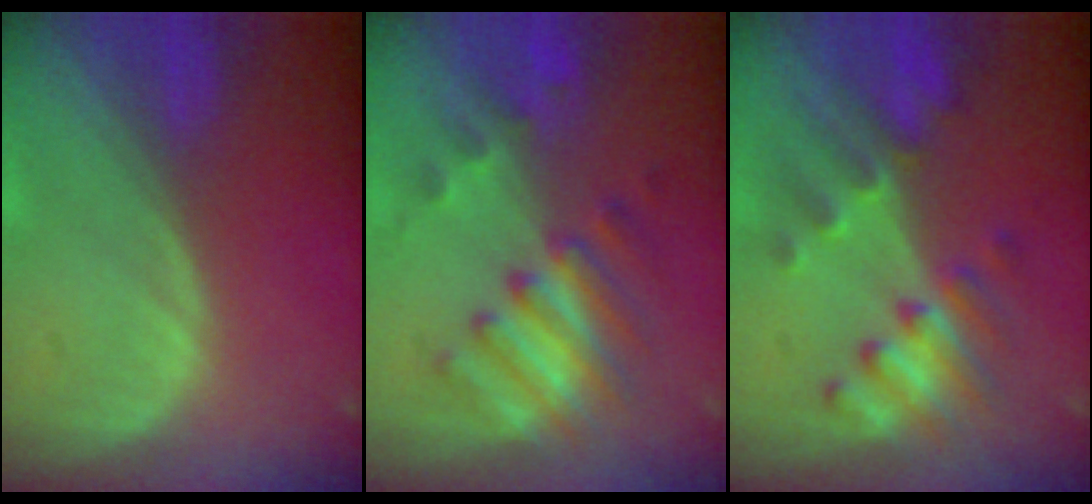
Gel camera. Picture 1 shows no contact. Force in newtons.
{"total": 7.7, "press": 7.5, "slide": 1.8}
{"total": 7.5, "press": 7.5, "slide": 0.5}